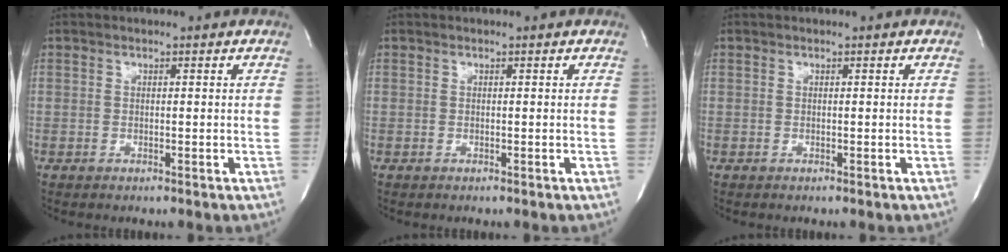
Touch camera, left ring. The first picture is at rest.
{"total": 0.0}
{"total": 0.0}